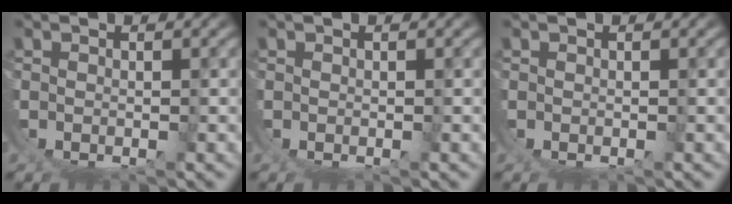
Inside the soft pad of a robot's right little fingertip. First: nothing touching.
{"total": 0.0}
{"total": 0.0}